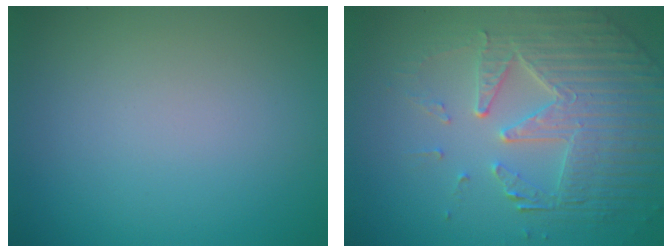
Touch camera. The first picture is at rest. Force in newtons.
{"total": 6.5, "press": 5.1, "slide": 4.1}